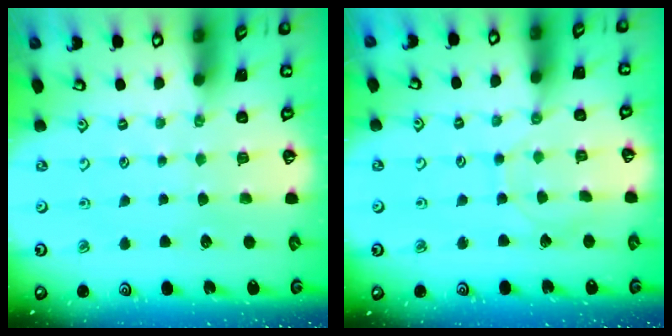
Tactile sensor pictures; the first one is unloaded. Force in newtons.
{"total": 5.8, "press": 5.7, "slide": 0.6}